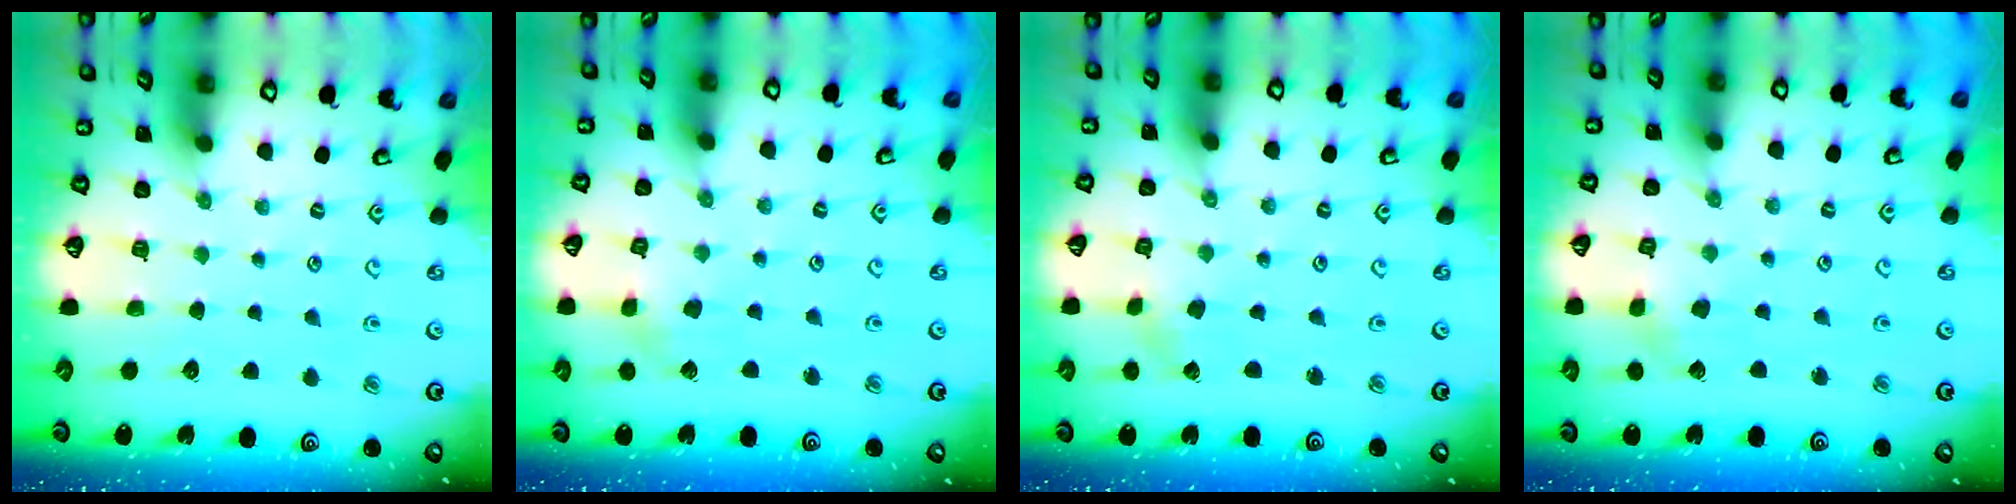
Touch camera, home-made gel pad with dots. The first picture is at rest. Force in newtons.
{"total": 2.9, "press": 2.9, "slide": 0.6}
{"total": 0.7, "press": 0.7, "slide": 0.0}
{"total": 2.9, "press": 2.9, "slide": 0.6}